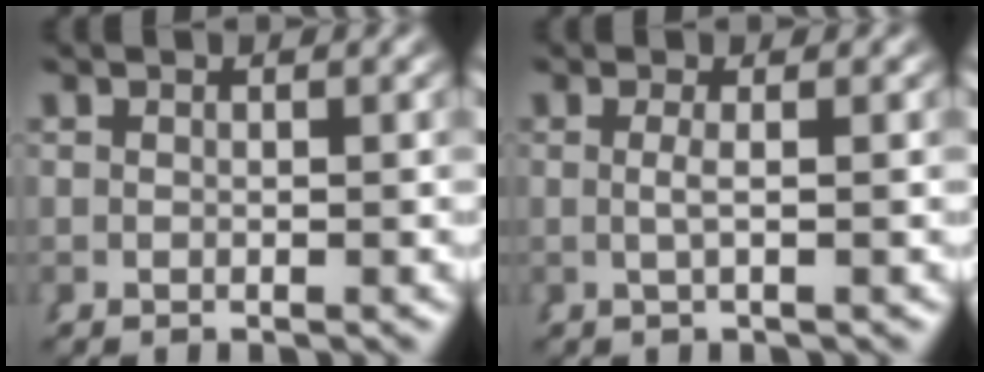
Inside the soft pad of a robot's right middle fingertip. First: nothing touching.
{"total": 1.3, "force": [0.1, -0.7, 1.0], "torque": [-0.022, -0.004, 0.004]}